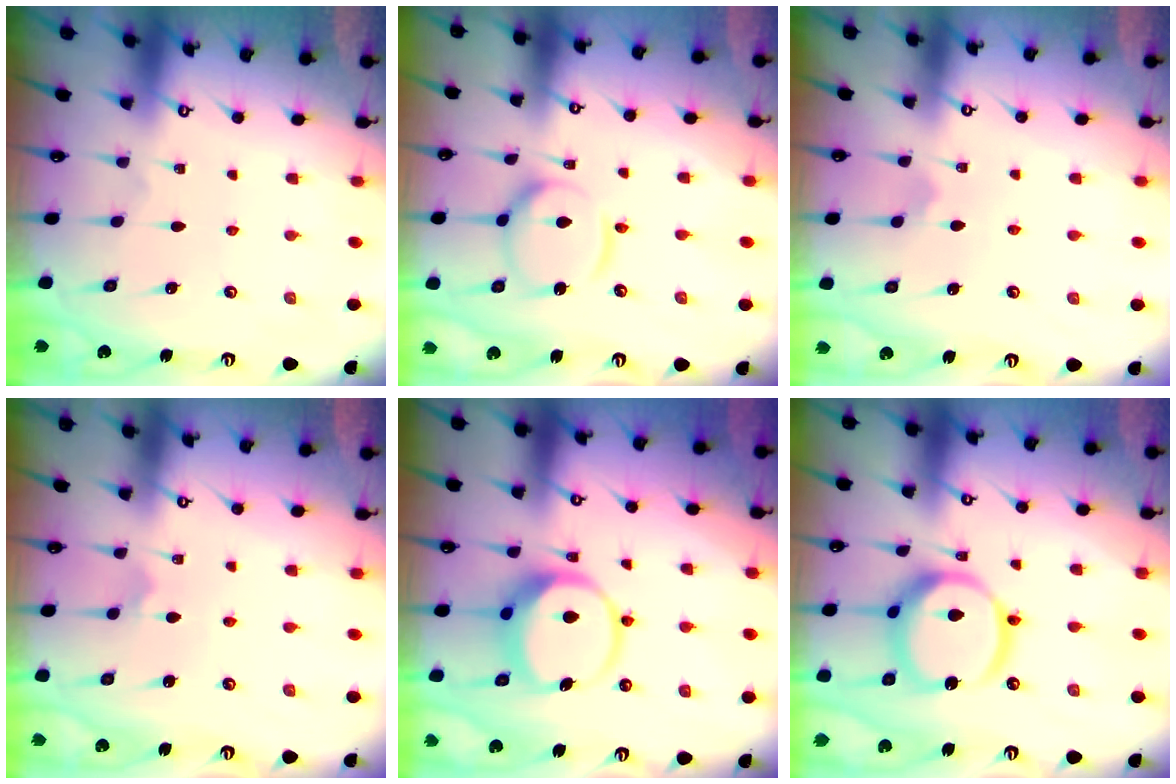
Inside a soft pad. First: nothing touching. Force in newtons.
{"total": 14.1, "press": 14.0, "slide": 1.3}
{"total": 4.7, "press": 4.7, "slide": 0.5}
{"total": 3.3, "press": 3.3, "slide": 0.3}
{"total": 9.9, "press": 9.8, "slide": 1.6}
{"total": 15.5, "press": 15.3, "slide": 1.9}